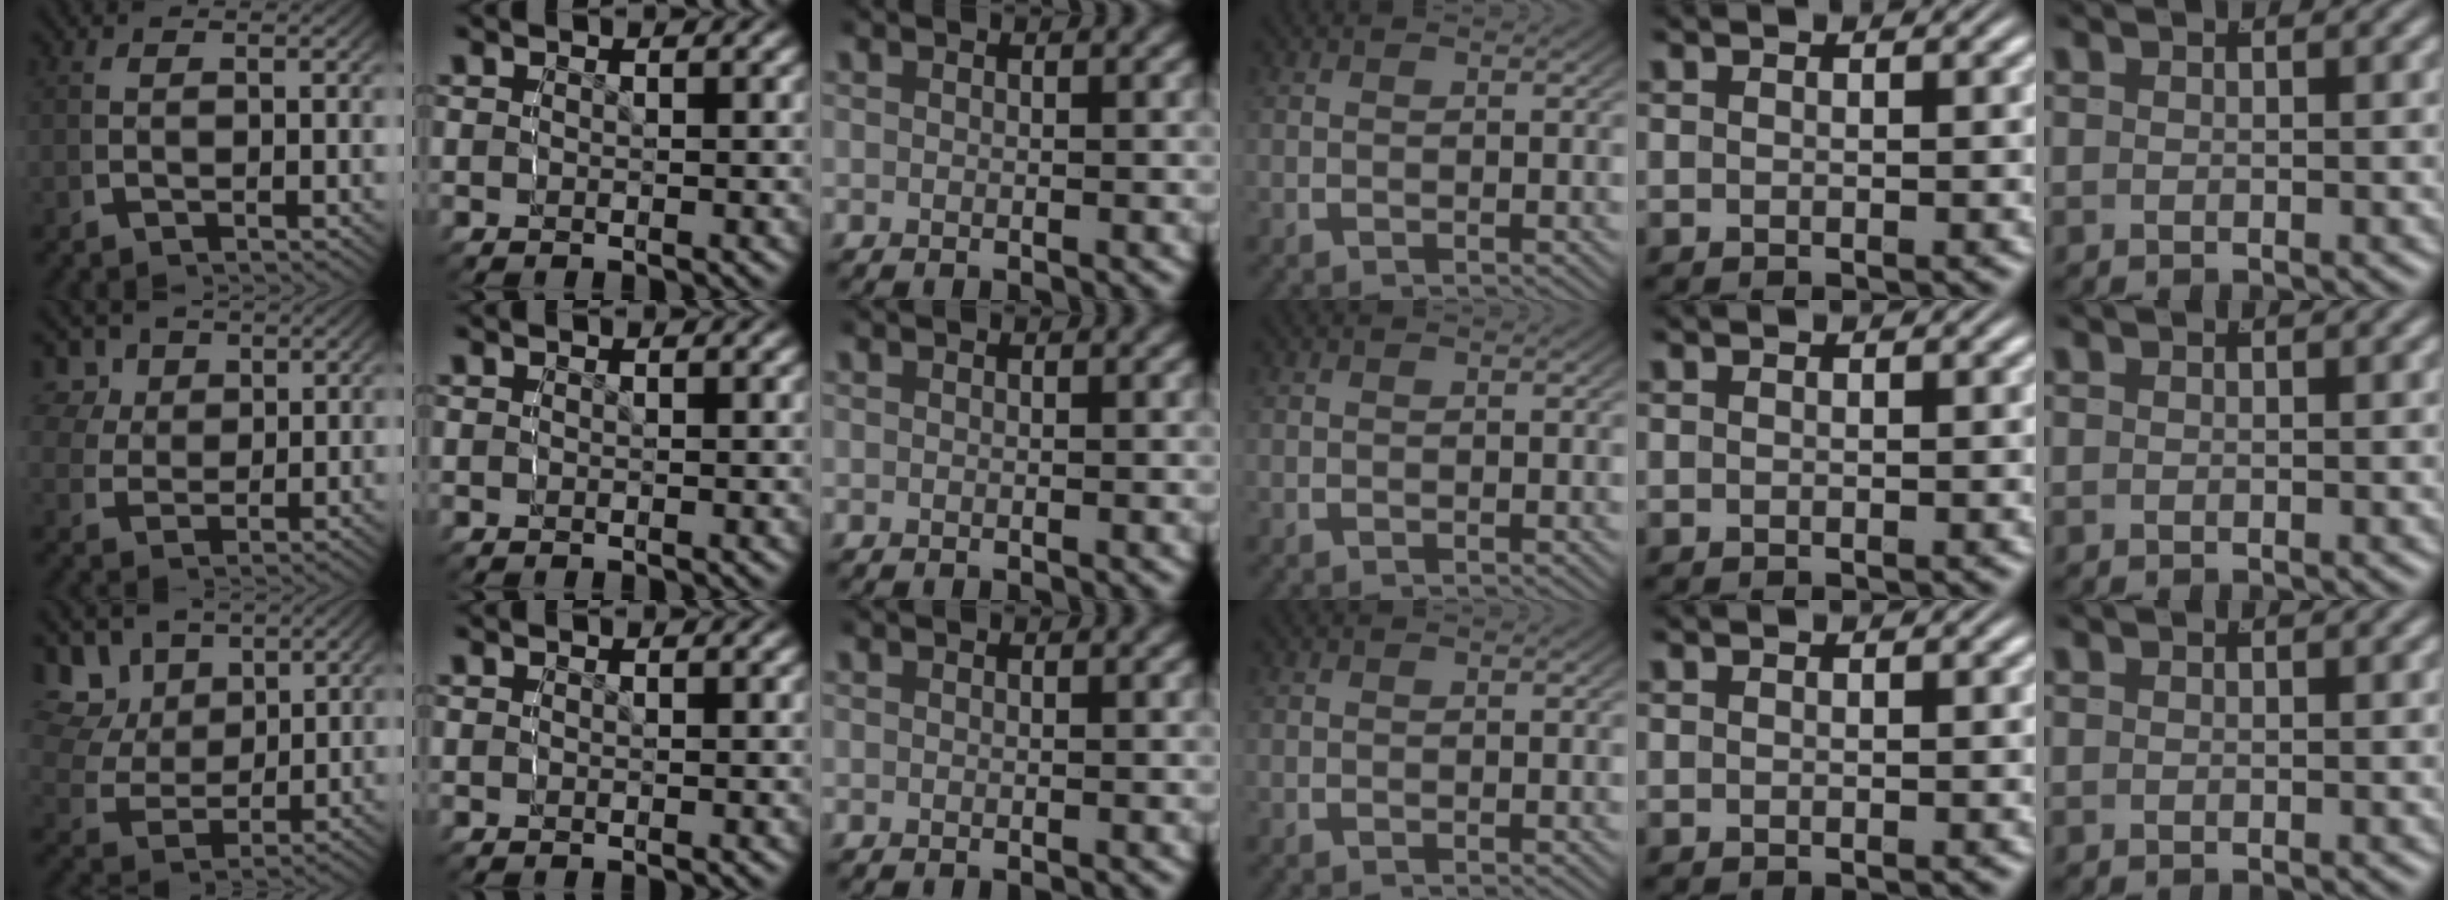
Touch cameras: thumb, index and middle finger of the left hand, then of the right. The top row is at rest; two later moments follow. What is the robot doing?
{"motion": "grasp_and_lifting", "object": "button"}